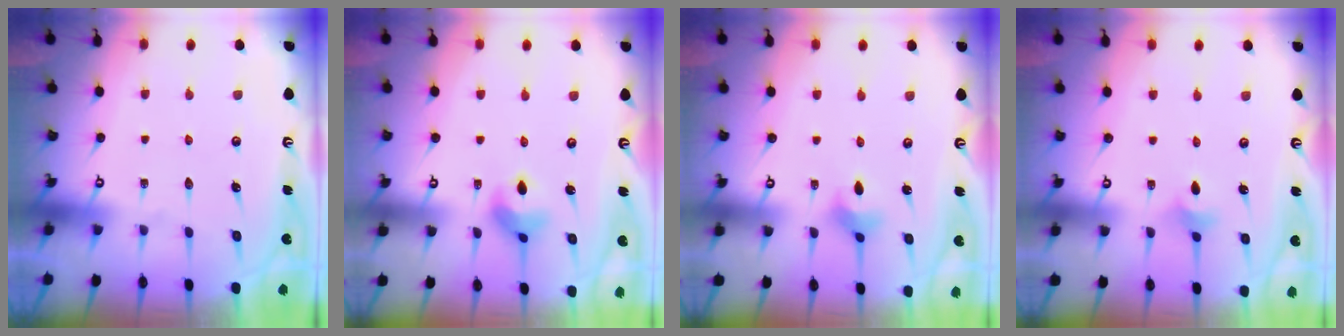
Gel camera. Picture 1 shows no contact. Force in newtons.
{"total": 6.7, "press": 6.7, "slide": 0.3}
{"total": 3.0, "press": 3.0, "slide": 0.3}
{"total": 3.2, "press": 3.1, "slide": 0.7}